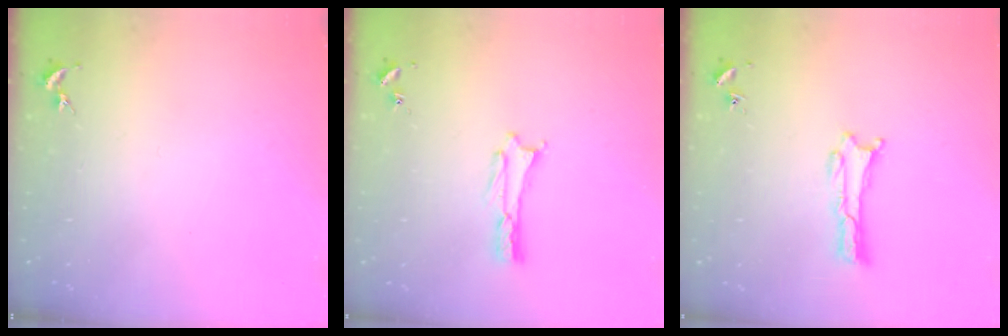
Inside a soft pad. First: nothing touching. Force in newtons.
{"total": 0.5, "press": 0.5, "slide": 0.2}
{"total": 0.0}